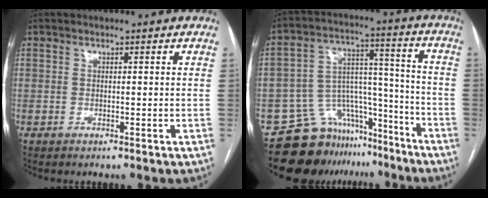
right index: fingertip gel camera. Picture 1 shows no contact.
{"total": 13.6, "force": [-11.5, 7.2, 1.5], "torque": [-0.013, 0.082, -0.177]}